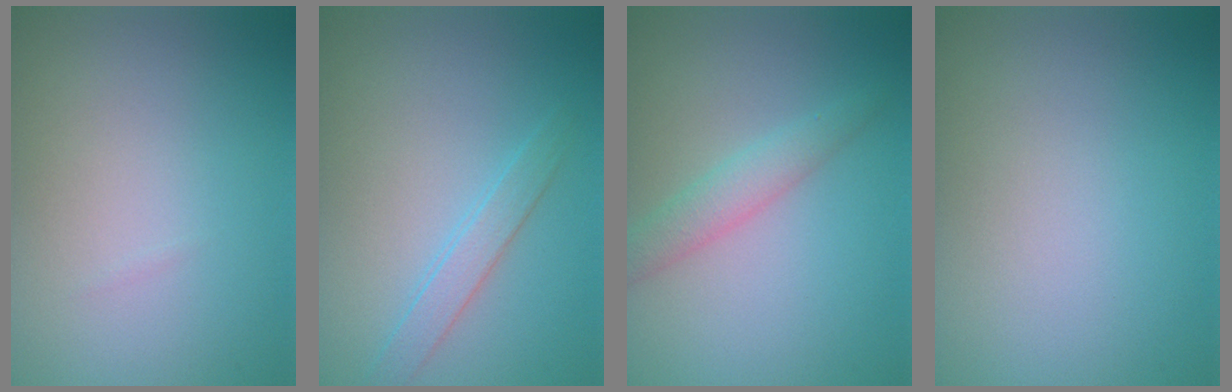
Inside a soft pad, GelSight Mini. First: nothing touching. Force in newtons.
{"total": 1.8, "press": 1.8, "slide": 0.0}
{"total": 2.2, "press": 2.2, "slide": 0.0}
{"total": 0.0}